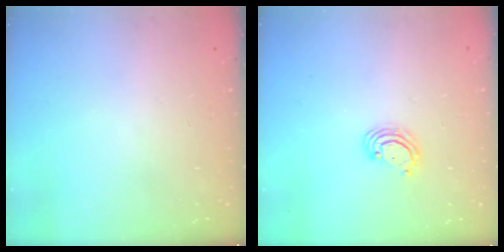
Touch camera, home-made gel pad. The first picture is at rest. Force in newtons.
{"total": 3.8, "press": 3.8, "slide": 0.3}